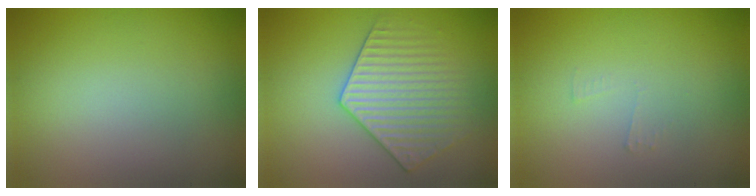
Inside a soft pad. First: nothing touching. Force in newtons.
{"total": 3.6, "press": 3.6, "slide": 0.1}
{"total": 0.7, "press": 0.7, "slide": 0.1}